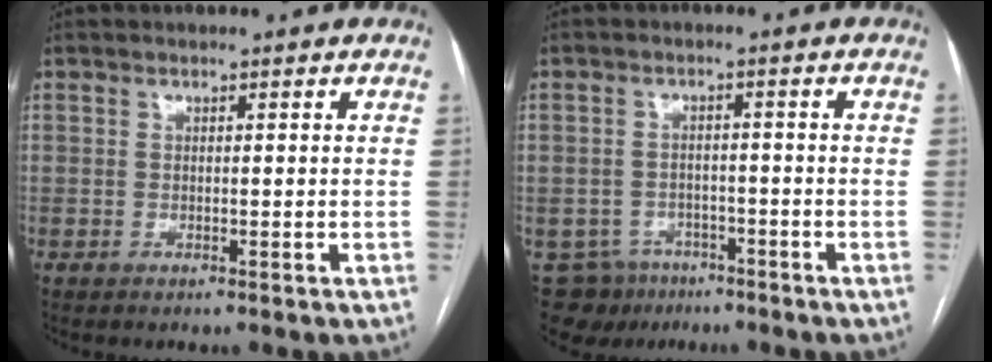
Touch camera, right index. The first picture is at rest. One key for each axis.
{"total": 6.9, "fx": -4.5, "fy": 5.2, "fz": 0.7, "tx": -0.007, "ty": 0.011, "tz": -0.063}